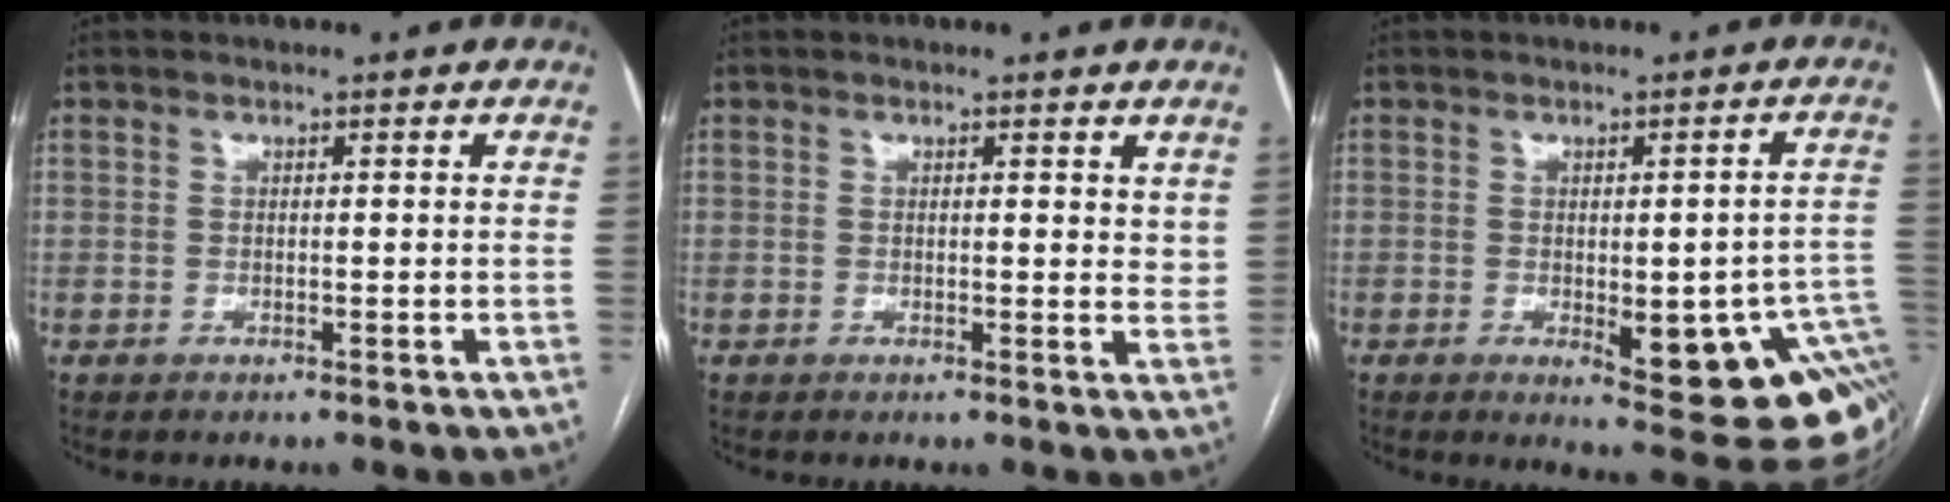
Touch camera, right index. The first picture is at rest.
{"total": 2.5, "force": [1.6, 1.1, 1.6], "torque": [-0.016, -0.007, 0.017]}
{"total": 16.2, "force": [-4.7, 4.9, 14.7], "torque": [-0.089, 0.016, -0.042]}